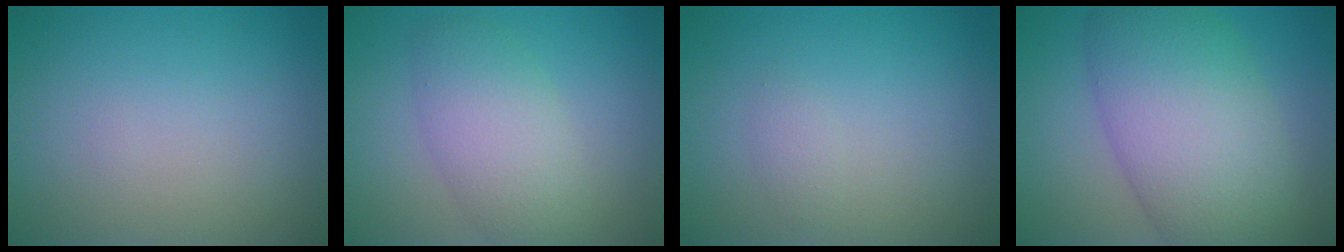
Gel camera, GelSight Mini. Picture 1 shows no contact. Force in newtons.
{"total": 4.9, "press": 4.9, "slide": 0.2}
{"total": 0.8, "press": 0.8, "slide": 0.0}
{"total": 10.5, "press": 10.5, "slide": 0.4}